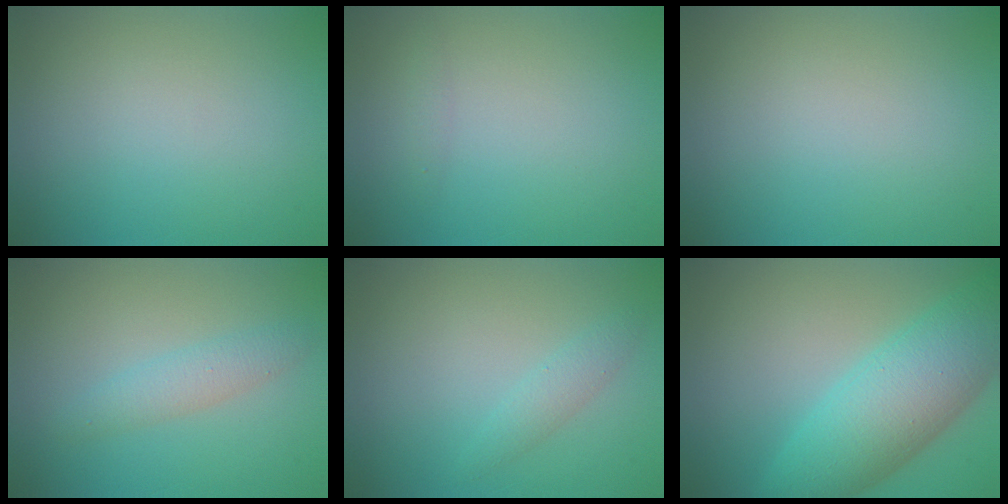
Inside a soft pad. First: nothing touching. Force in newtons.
{"total": 0.6, "press": 0.6, "slide": 0.1}
{"total": 0.0}
{"total": 2.1, "press": 2.1, "slide": 0.0}
{"total": 1.5, "press": 1.5, "slide": 0.1}
{"total": 8.3, "press": 8.3, "slide": 0.4}